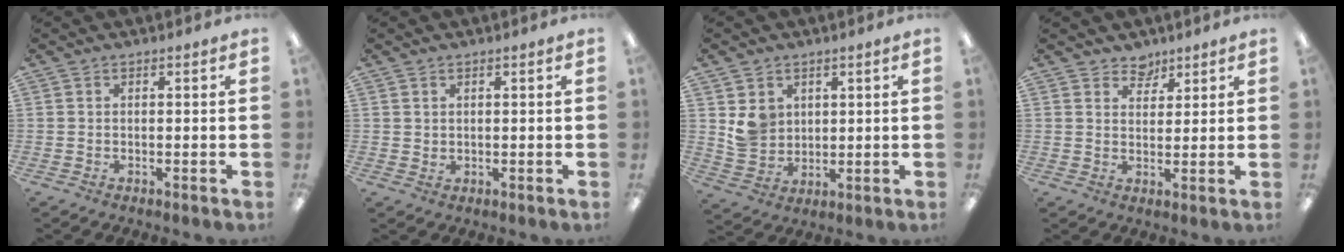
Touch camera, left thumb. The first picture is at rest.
{"total": 1.4, "force": [1.1, 0.9, 0.1], "torque": [-0.004, 0.000, 0.021]}
{"total": 6.8, "force": [3.1, 5.9, 1.6], "torque": [-0.029, -0.006, 0.062]}
{"total": 4.3, "force": [3.6, 2.4, 0.2], "torque": [-0.002, -0.020, 0.065]}